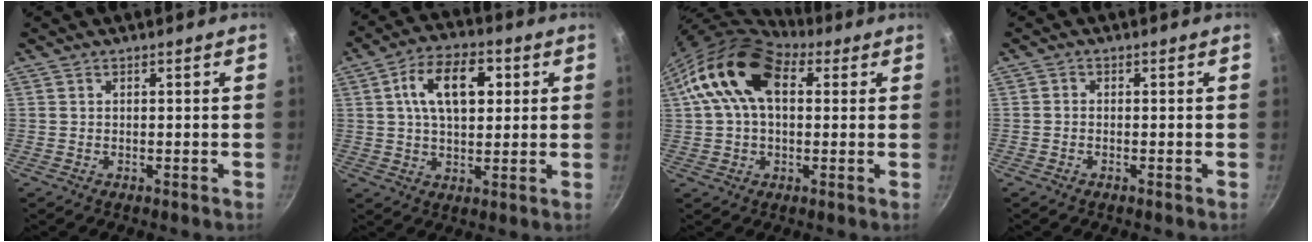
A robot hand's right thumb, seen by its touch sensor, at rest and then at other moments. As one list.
[{"total": 12.9, "force": [3.2, 7.3, 10.1], "torque": [-0.146, 0.007, 0.044]}, {"total": 16.1, "force": [4.2, 10.2, 11.7], "torque": [-0.199, 0.020, 0.054]}, {"total": 0.8, "force": [-0.5, 0.3, 0.5], "torque": [-0.016, 0.005, -0.015]}]